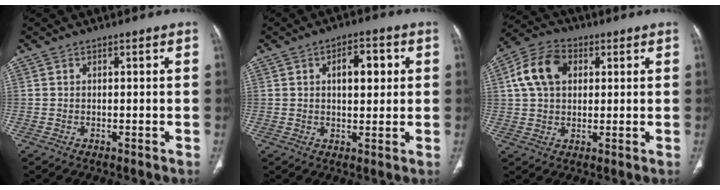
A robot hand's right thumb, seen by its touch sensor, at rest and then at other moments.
{"total": 9.1, "force": [2.2, 4.9, 7.4], "torque": [-0.072, 0.010, 0.028]}
{"total": 10.7, "force": [2.8, 7.6, 7.1], "torque": [-0.124, 0.015, 0.045]}